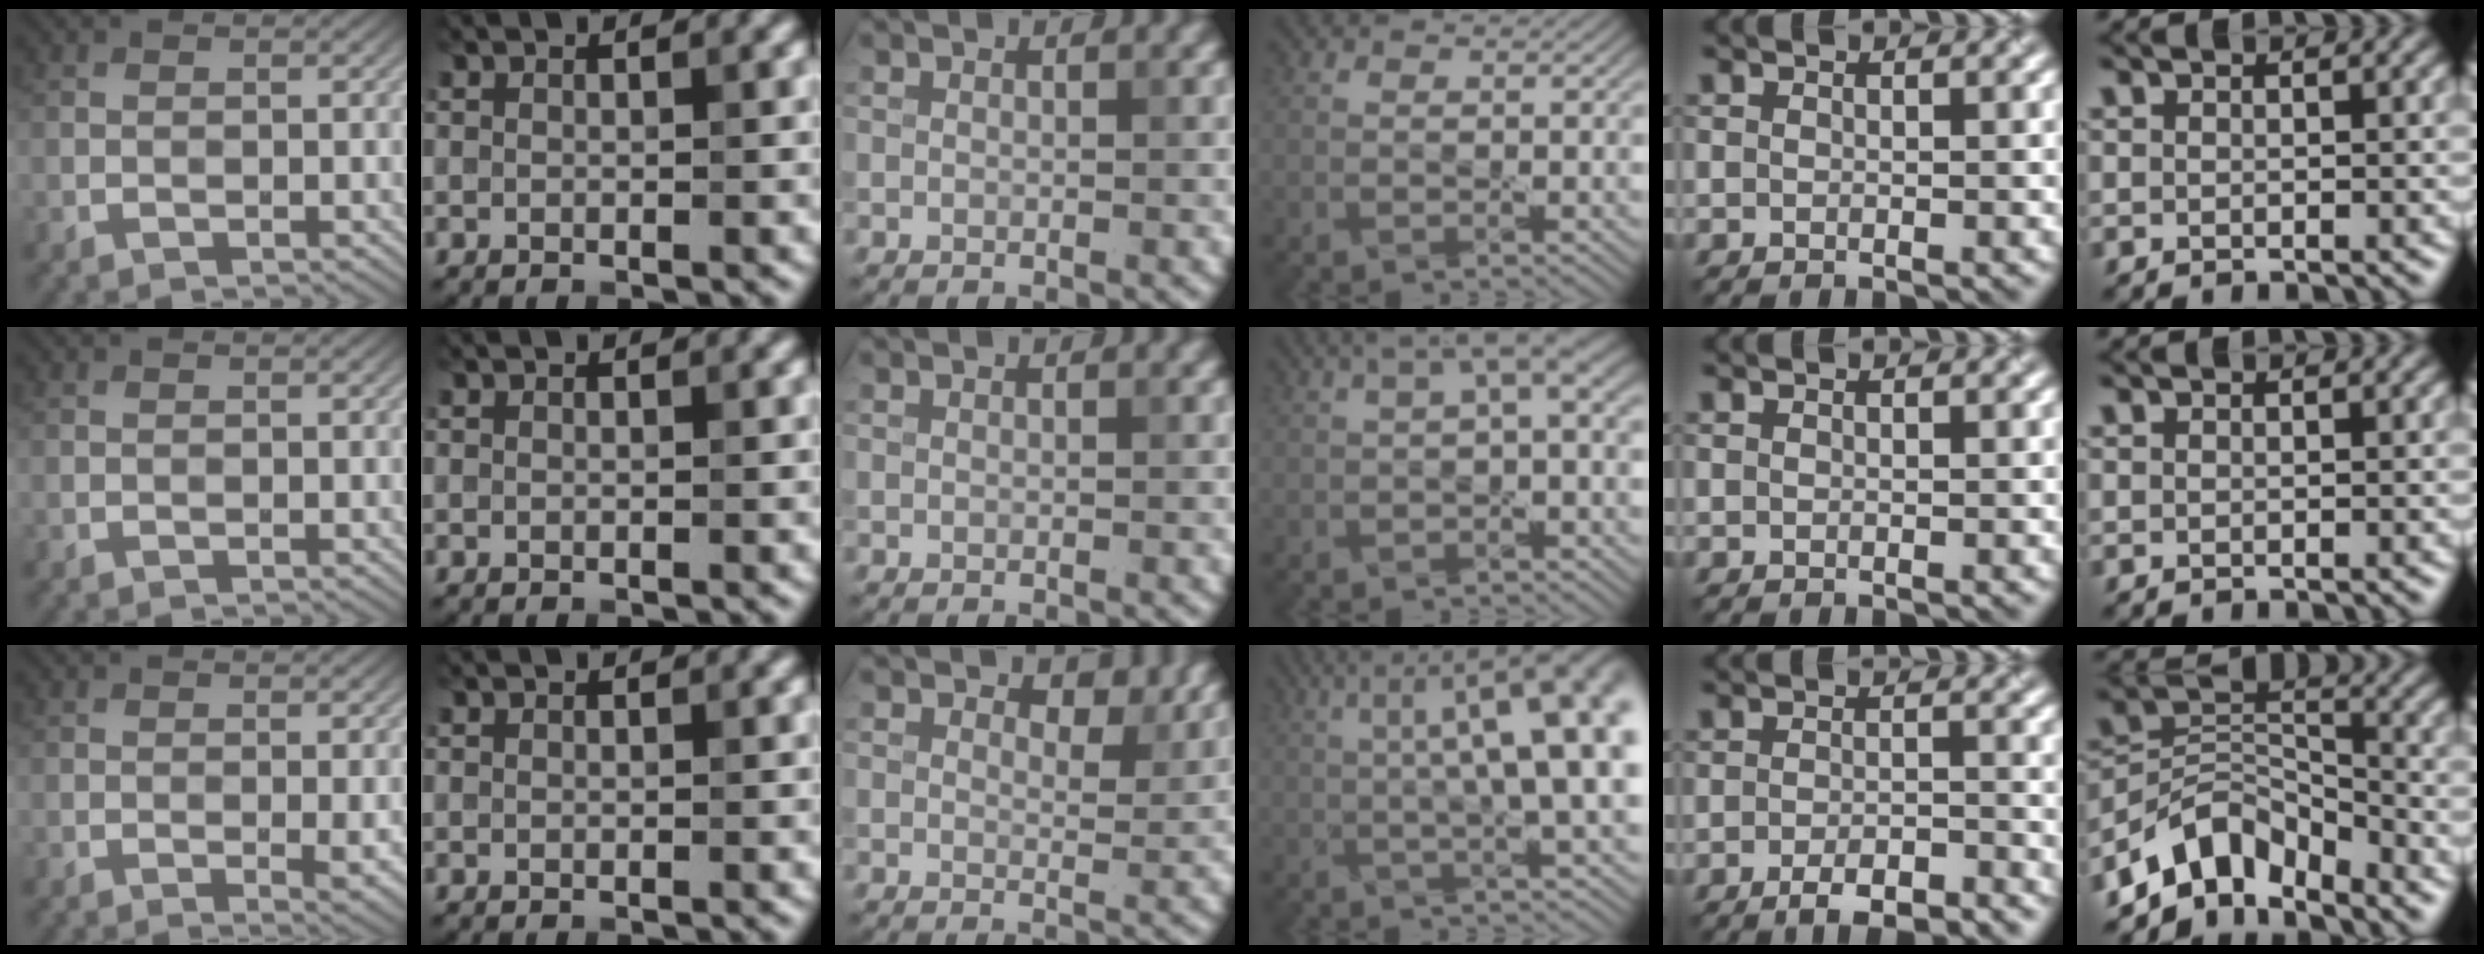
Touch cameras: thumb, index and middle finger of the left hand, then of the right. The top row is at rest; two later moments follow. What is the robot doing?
{"motion": "pour", "object": "sugar"}